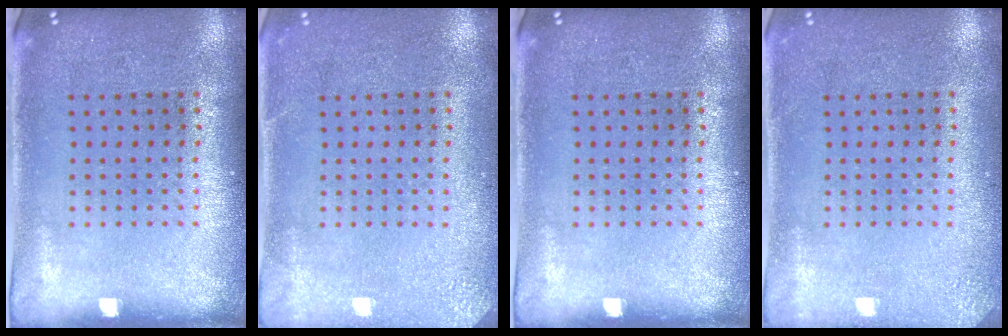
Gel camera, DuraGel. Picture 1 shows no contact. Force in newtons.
{"total": 2.5, "press": 2.4, "slide": 0.3}
{"total": 0.0}
{"total": 1.7, "press": 1.7, "slide": 0.2}